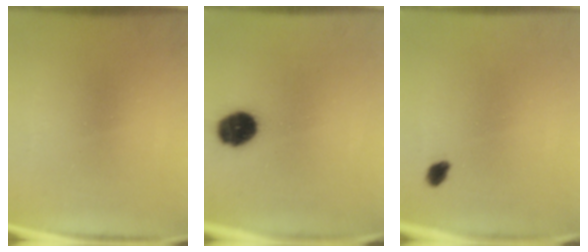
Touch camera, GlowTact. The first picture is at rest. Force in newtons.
{"total": 9.2}
{"total": 1.9}